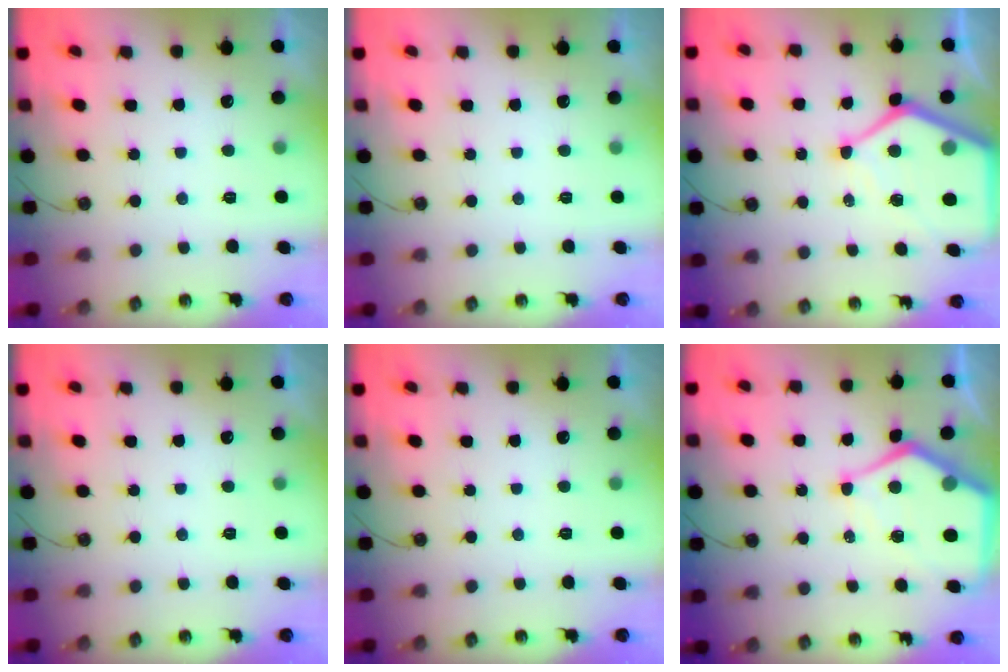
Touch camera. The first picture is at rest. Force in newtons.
{"total": 0.0}
{"total": 15.5, "press": 15.5, "slide": 1.4}
{"total": 0.0}
{"total": 0.0}
{"total": 15.3, "press": 15.3, "slide": 1.5}